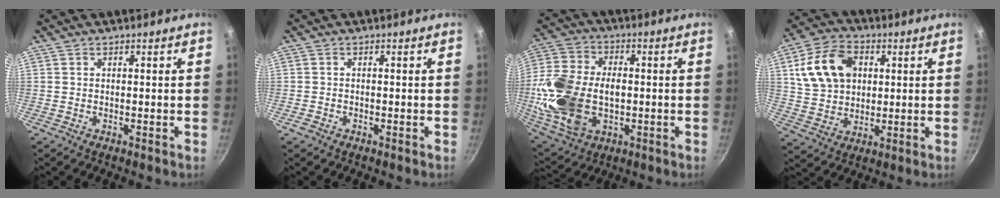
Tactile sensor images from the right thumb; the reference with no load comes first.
{"total": 1.2, "force": [-0.8, 0.8, 0.5], "torque": [-0.016, 0.005, -0.016]}
{"total": 20.4, "force": [-1.9, 13.6, 15.0], "torque": [-0.298, 0.017, -0.027]}
{"total": 14.5, "force": [3.7, 10.7, 9.1], "torque": [-0.151, 0.008, 0.065]}